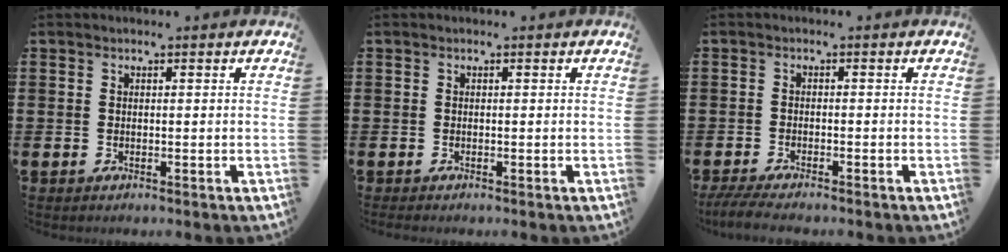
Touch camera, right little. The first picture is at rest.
{"total": 0.0}
{"total": 2.1, "force": [-1.8, 0.1, 1.1], "torque": [-0.025, 0.000, -0.035]}